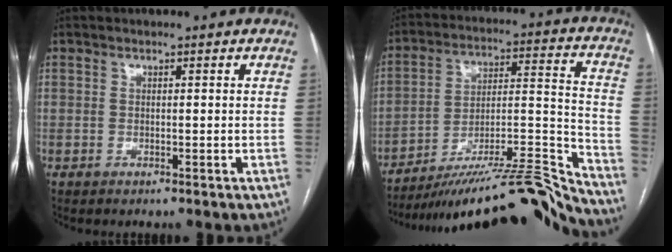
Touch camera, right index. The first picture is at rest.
{"total": 22.6, "force": [-20.6, 0.0, 9.4], "torque": [-0.098, 0.020, -0.317]}